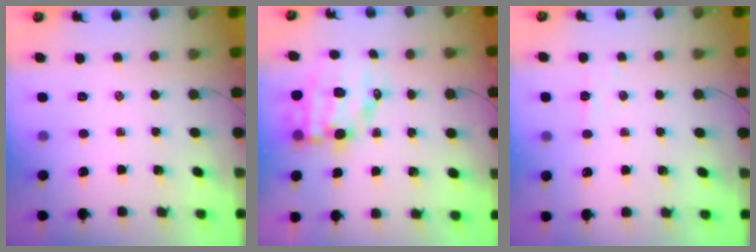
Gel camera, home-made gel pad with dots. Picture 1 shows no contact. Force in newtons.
{"total": 10.7, "press": 10.3, "slide": 2.9}
{"total": 4.4, "press": 4.2, "slide": 1.3}